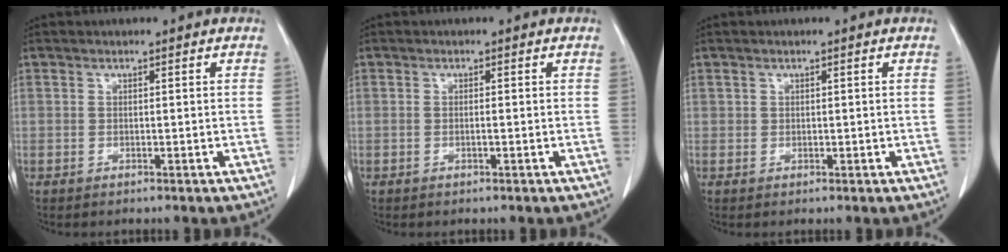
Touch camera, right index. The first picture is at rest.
{"total": 0.6, "force": [-0.1, 0.0, 0.6], "torque": [-0.012, 0.000, -0.001]}
{"total": 0.7, "force": [0.3, 0.6, 0.2], "torque": [0.003, 0.000, 0.004]}